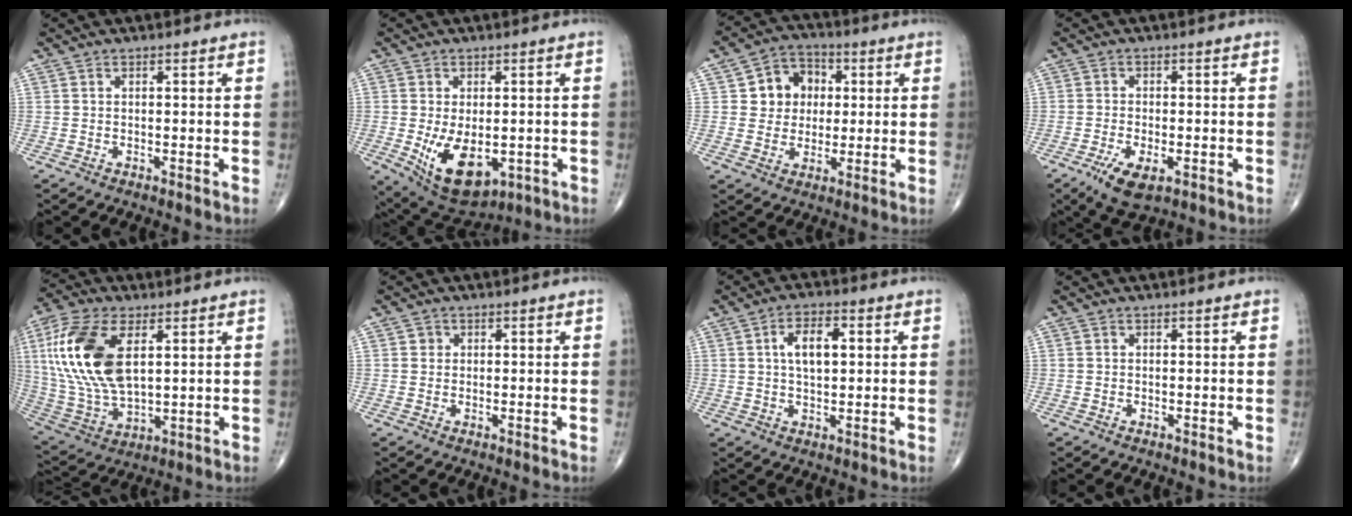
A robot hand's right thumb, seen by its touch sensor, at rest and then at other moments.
{"total": 11.9, "force": [-2.5, 6.9, 9.4], "torque": [-0.145, -0.013, -0.018]}
{"total": 9.2, "force": [1.7, 8.1, 4.1], "torque": [-0.018, 0.005, 0.023]}
{"total": 6.5, "force": [-3.0, 2.9, 5.0], "torque": [-0.095, -0.003, -0.046]}
{"total": 19.6, "force": [5.1, 10.1, 16.0], "torque": [-0.340, -0.014, 0.100]}
{"total": 1.4, "force": [0.3, 1.3, 0.3], "torque": [0.003, 0.001, 0.002]}
{"total": 6.8, "force": [1.6, 3.3, 5.8], "torque": [-0.095, 0.005, 0.025]}
{"total": 0.0}